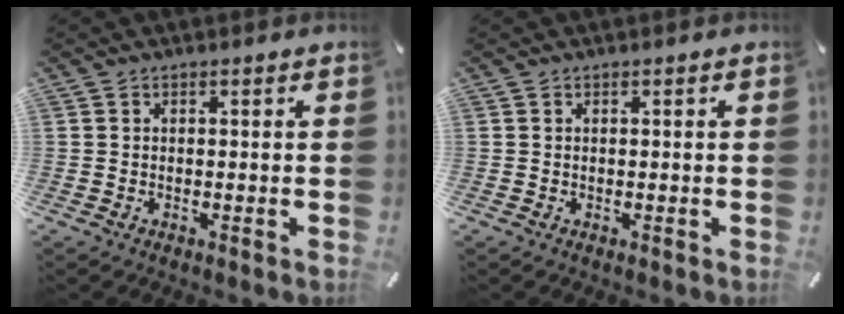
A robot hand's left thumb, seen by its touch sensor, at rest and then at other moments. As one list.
[{"total": 0.0}]